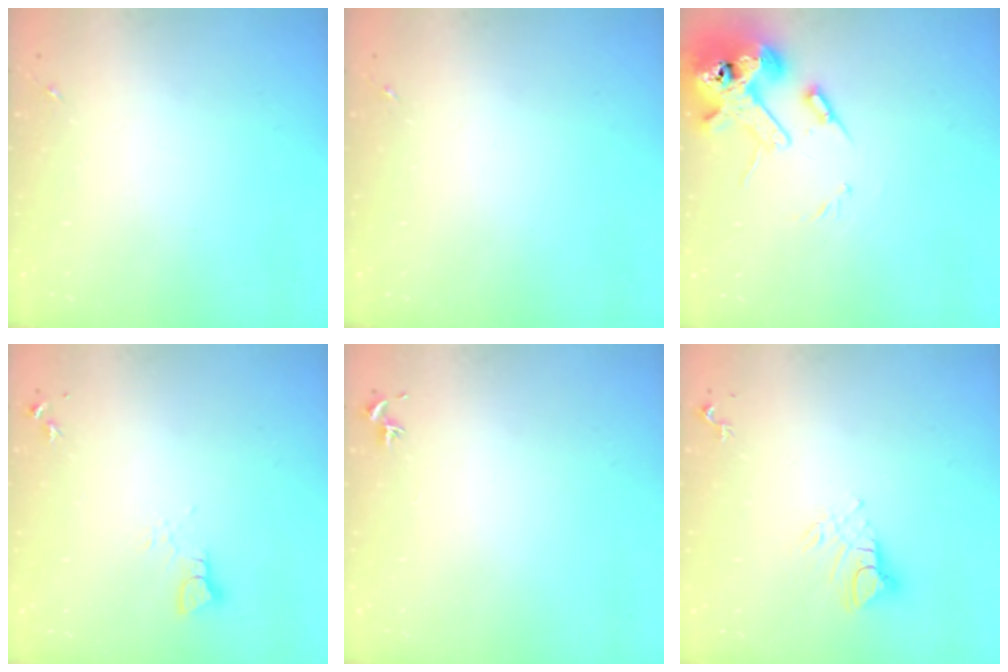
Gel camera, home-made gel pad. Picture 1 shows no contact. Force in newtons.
{"total": 0.0}
{"total": 14.4, "press": 14.2, "slide": 2.1}
{"total": 3.2, "press": 3.2, "slide": 0.1}
{"total": 0.8, "press": 0.7, "slide": 0.3}
{"total": 7.6, "press": 7.6, "slide": 0.7}